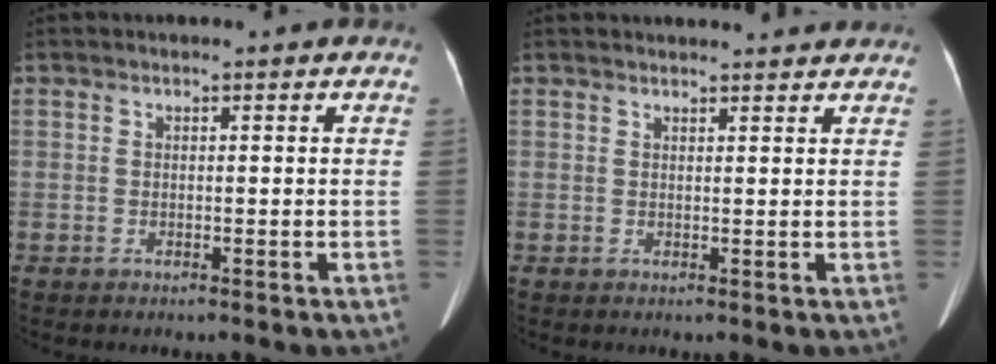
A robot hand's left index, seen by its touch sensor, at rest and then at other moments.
{"total": 5.7, "force": [5.5, 0.7, 1.3], "torque": [-0.014, 0.020, 0.057]}